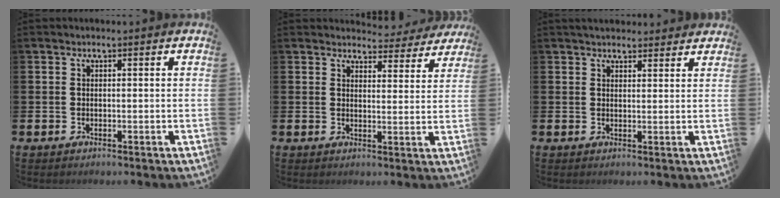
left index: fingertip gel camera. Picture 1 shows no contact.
{"total": 4.0, "force": [3.8, 1.3, 0.2], "torque": [0.006, -0.032, 0.064]}
{"total": 3.0, "force": [2.9, 0.7, 0.2], "torque": [0.004, -0.015, 0.051]}